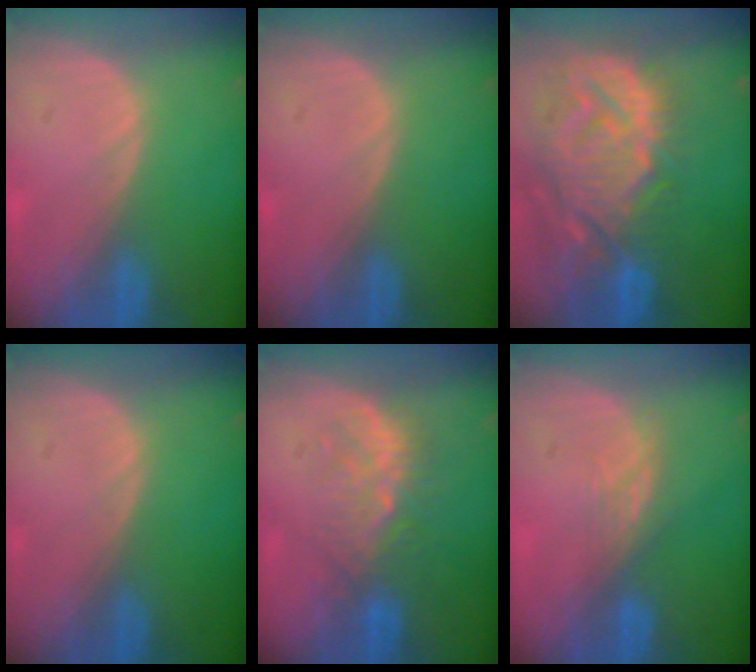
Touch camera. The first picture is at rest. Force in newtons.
{"total": 0.0}
{"total": 14.3, "press": 12.2, "slide": 7.5}
{"total": 0.0}
{"total": 6.3, "press": 6.1, "slide": 1.8}
{"total": 3.0, "press": 2.6, "slide": 1.5}